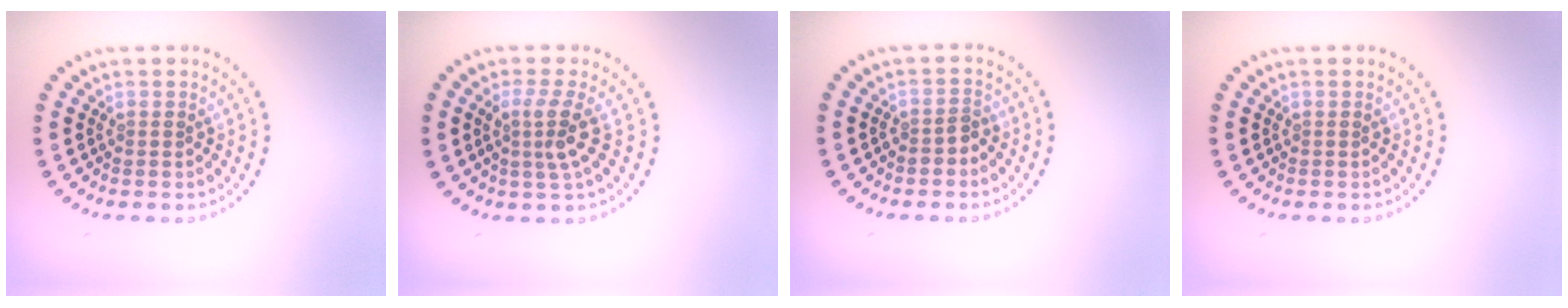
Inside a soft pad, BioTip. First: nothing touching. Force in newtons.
{"total": 2.7, "press": 2.0, "slide": 1.8}
{"total": 1.1, "press": 1.0, "slide": 0.4}
{"total": 0.0}